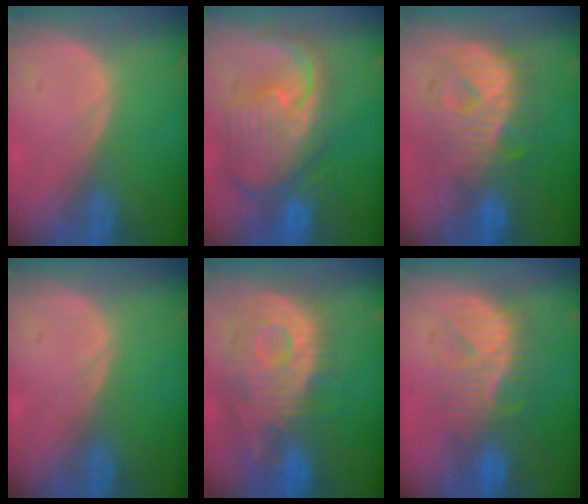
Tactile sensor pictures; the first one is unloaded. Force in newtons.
{"total": 12.0, "press": 10.4, "slide": 6.0}
{"total": 9.8, "press": 9.8, "slide": 0.6}
{"total": 0.0}
{"total": 12.0, "press": 10.7, "slide": 5.5}
{"total": 8.3, "press": 8.2, "slide": 1.5}